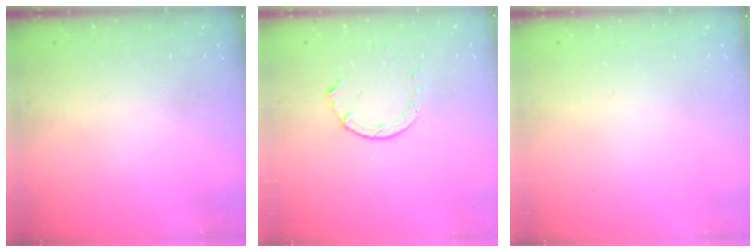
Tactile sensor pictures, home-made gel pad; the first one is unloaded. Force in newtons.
{"total": 3.5, "press": 3.5, "slide": 0.4}
{"total": 0.0}